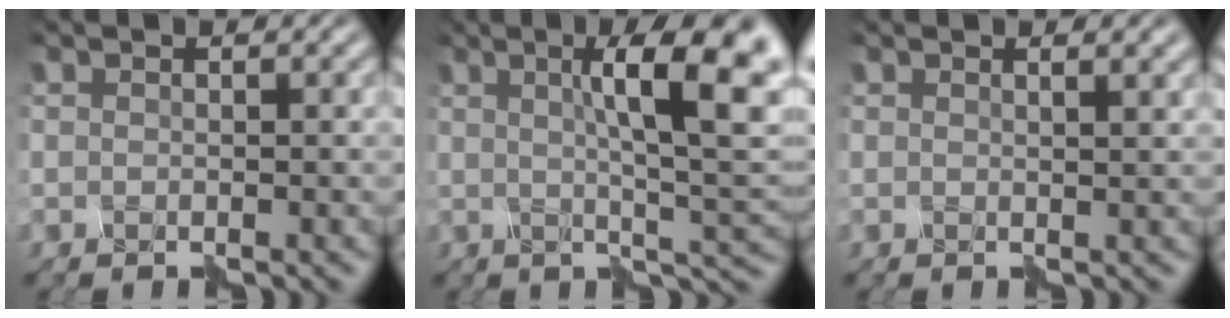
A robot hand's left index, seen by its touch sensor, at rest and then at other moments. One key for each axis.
{"total": 11.5, "fx": 3.4, "fy": 2.9, "fz": 10.6, "tx": -0.123, "ty": 0.012, "tz": 0.053}
{"total": 1.5, "fx": 1.0, "fy": 0.5, "fz": 0.9, "tx": 0.001, "ty": 0.004, "tz": 0.000}